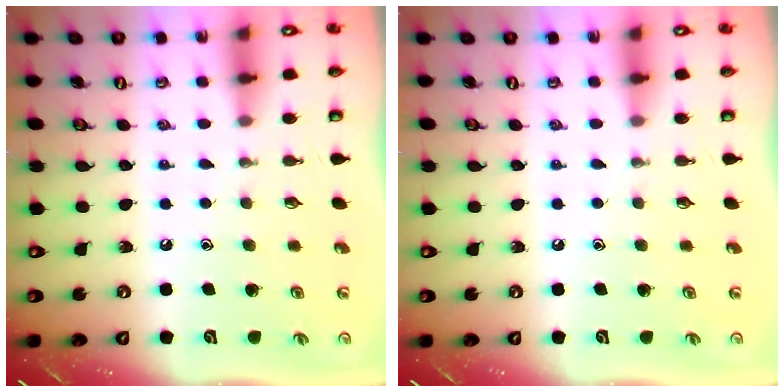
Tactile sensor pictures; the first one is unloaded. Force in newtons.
{"total": 0.0}